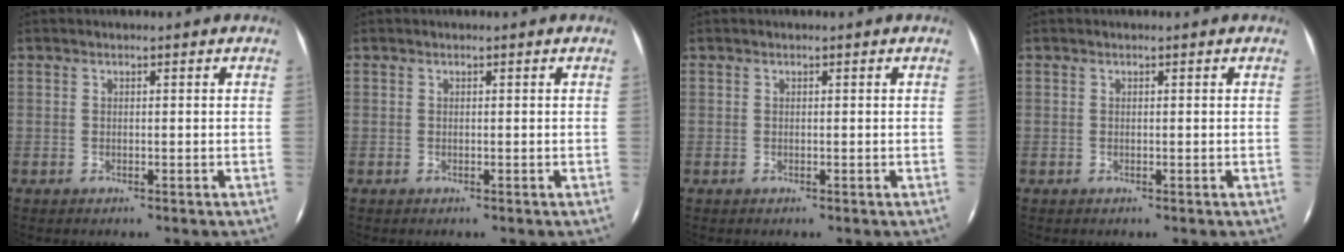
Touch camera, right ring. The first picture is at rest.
{"total": 0.0}
{"total": 0.0}
{"total": 0.0}